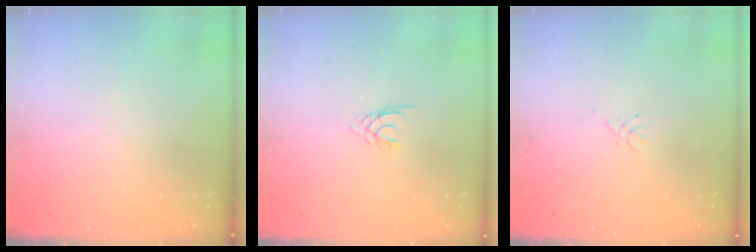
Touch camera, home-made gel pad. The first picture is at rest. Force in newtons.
{"total": 1.6, "press": 1.6, "slide": 0.3}
{"total": 2.3, "press": 2.2, "slide": 0.3}